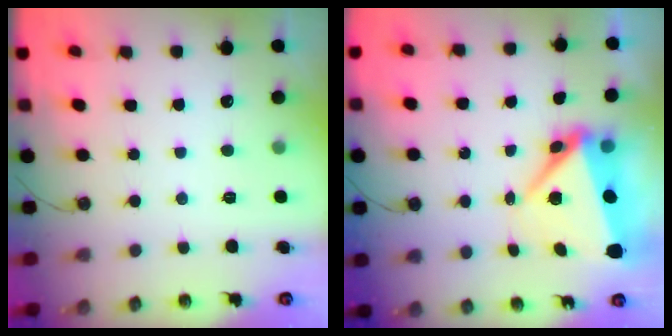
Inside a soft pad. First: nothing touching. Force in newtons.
{"total": 8.6, "press": 8.4, "slide": 1.9}